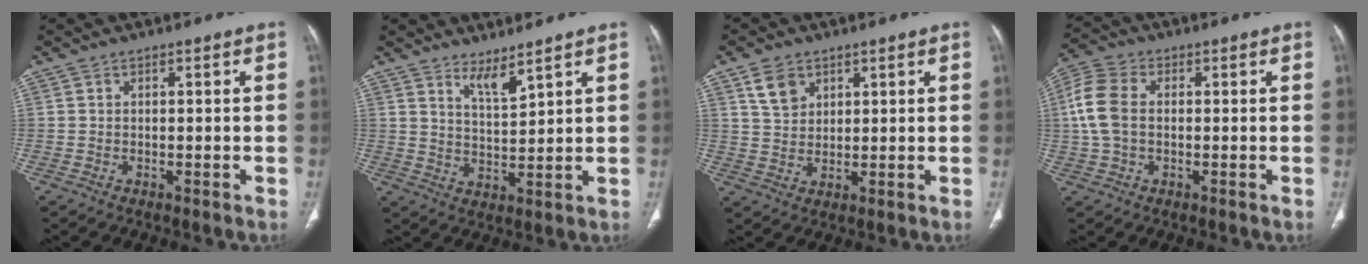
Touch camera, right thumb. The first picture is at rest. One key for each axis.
{"total": 4.6, "fx": 3.7, "fy": 0.8, "fz": 2.5, "tx": -0.038, "ty": -0.041, "tz": 0.074}
{"total": 5.5, "fx": 3.1, "fy": 3.8, "fz": 2.5, "tx": -0.027, "ty": -0.013, "tz": 0.064}
{"total": 8.6, "fx": 0.4, "fy": 5.7, "fz": 6.4, "tx": -0.146, "ty": 0.020, "tz": 0.004}